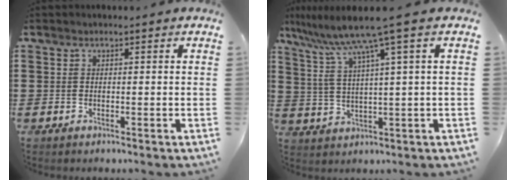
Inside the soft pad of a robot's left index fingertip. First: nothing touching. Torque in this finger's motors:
{"motor_torque": [1.15, -0.99, 0.92, 0.21]}